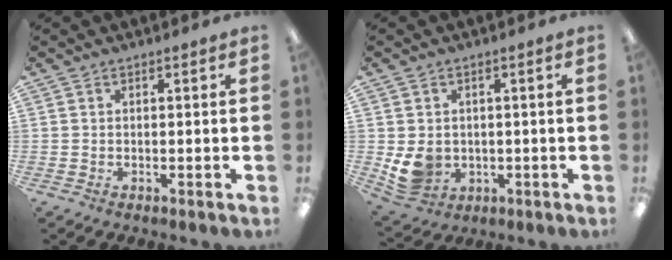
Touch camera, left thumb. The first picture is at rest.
{"total": 6.7, "force": [0.2, 5.8, 3.4], "torque": [-0.076, -0.001, 0.007]}